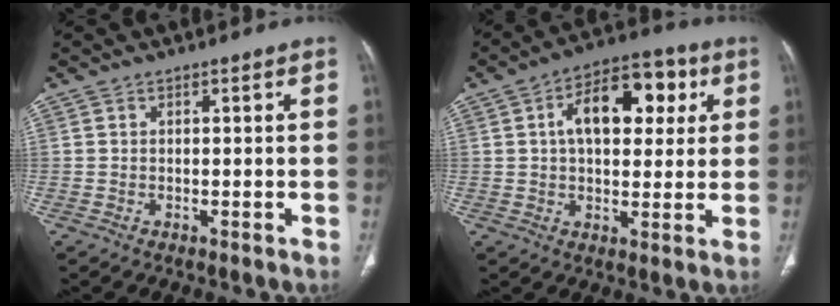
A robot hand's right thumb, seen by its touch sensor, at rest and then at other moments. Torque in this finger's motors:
{"motor_torque": [1.71, 2.05, 1.22, -0.18, 0.10]}